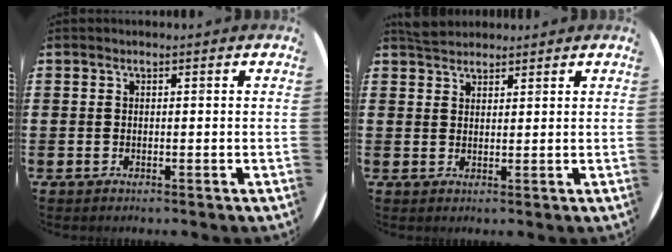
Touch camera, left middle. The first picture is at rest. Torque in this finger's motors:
{"motor_torque": [0.72, -0.74, 0.03, 0.04]}